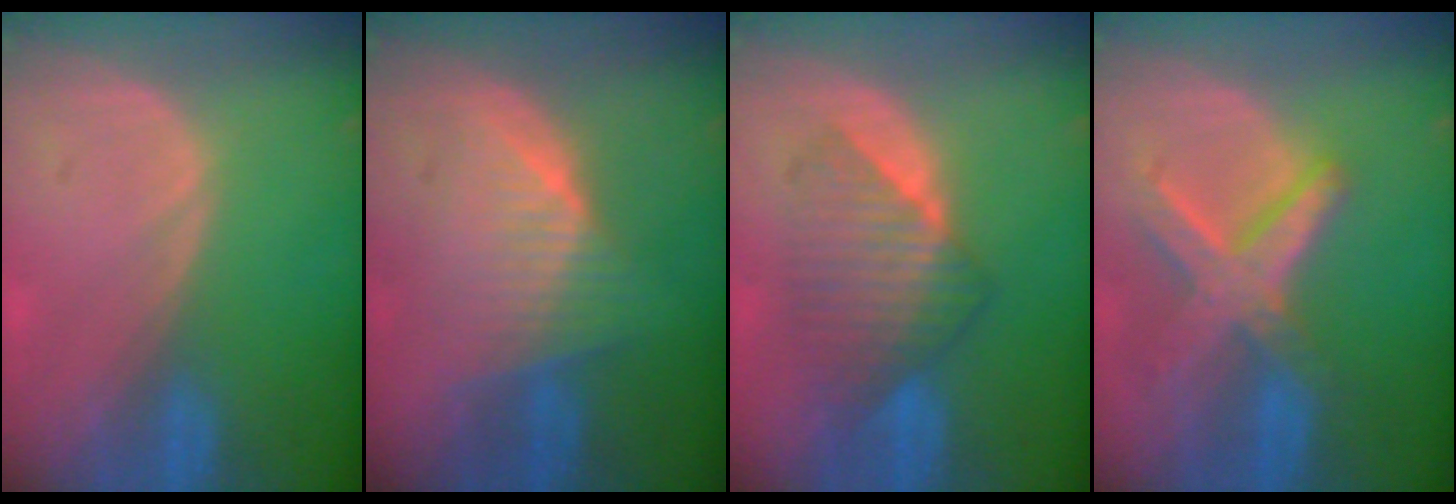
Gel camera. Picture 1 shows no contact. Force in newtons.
{"total": 6.9, "press": 6.3, "slide": 2.7}
{"total": 7.1, "press": 7.1, "slide": 0.2}
{"total": 8.3, "press": 7.1, "slide": 4.3}